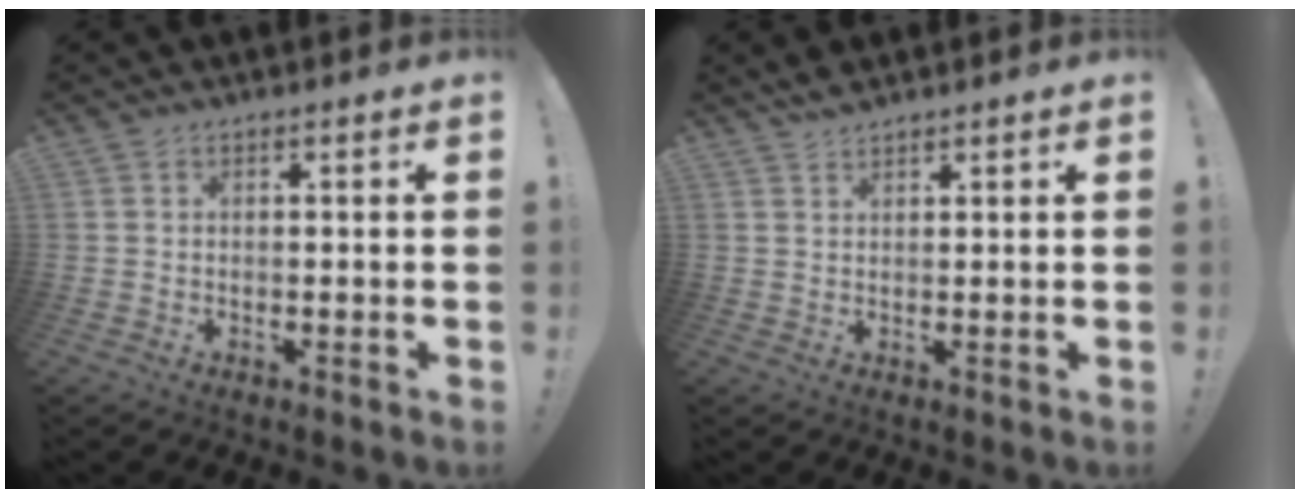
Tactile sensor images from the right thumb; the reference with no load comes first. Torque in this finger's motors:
{"motor_torque": [0.09, 0.04, 0.38, 0.12, 0.02]}